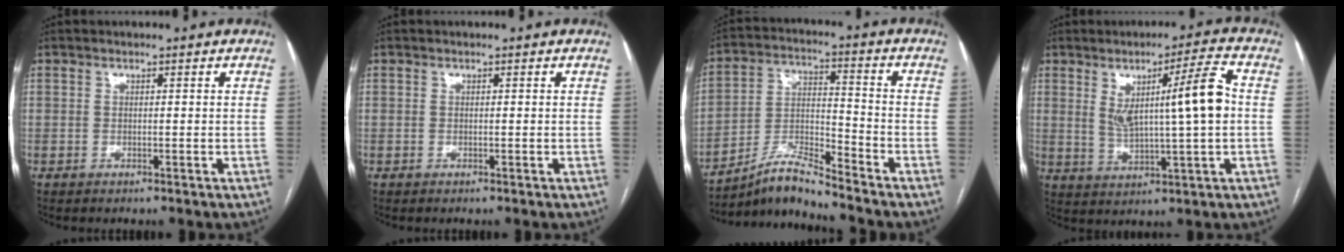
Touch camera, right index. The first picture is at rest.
{"total": 0.0}
{"total": 8.6, "force": [-8.0, -0.7, 3.1], "torque": [-0.071, 0.006, -0.147]}
{"total": 10.4, "force": [1.7, -0.1, 10.2], "torque": [-0.168, 0.007, 0.033]}